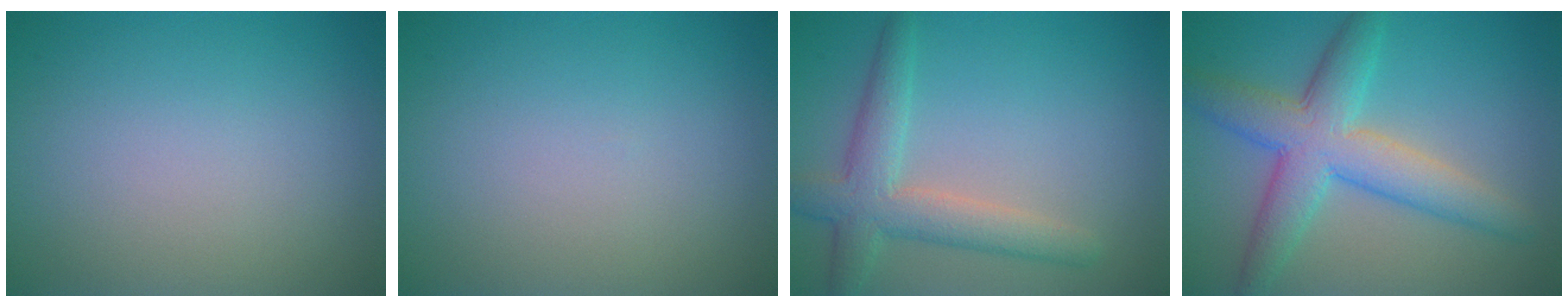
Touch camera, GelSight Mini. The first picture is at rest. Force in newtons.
{"total": 0.0}
{"total": 4.4, "press": 4.4, "slide": 0.1}
{"total": 6.5, "press": 6.5, "slide": 0.2}